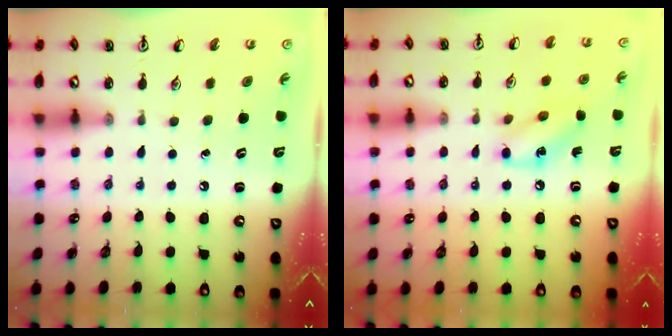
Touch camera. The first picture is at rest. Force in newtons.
{"total": 9.1, "press": 9.1, "slide": 0.8}